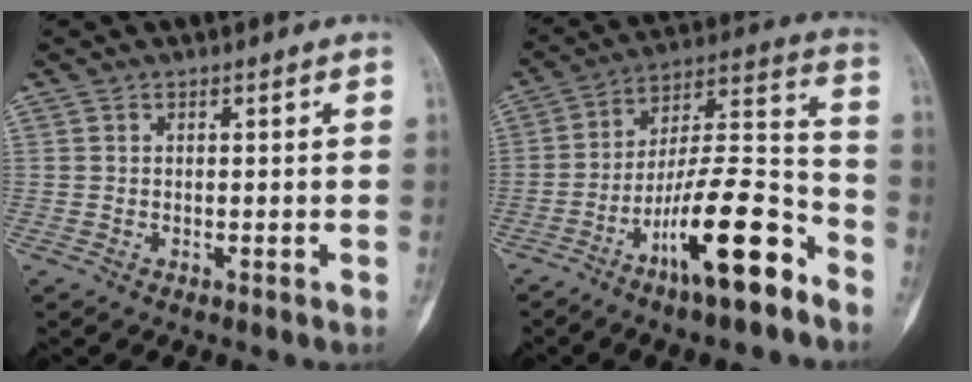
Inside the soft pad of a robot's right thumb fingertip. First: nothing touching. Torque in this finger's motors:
{"motor_torque": [0.52, 0.25, 1.74, -1.01, 0.30]}